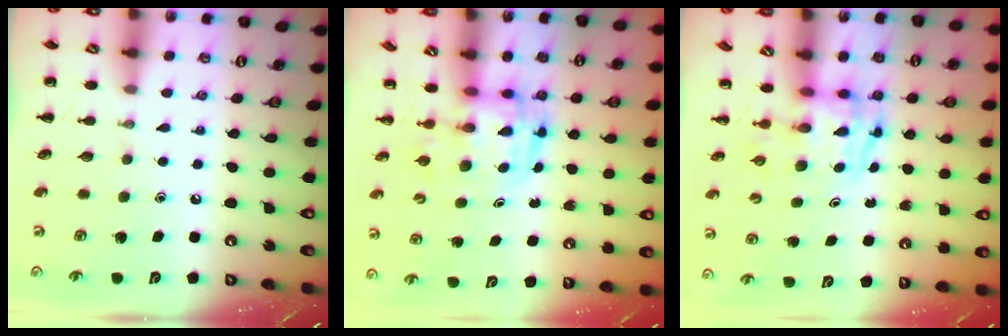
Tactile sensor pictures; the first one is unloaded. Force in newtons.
{"total": 3.3, "press": 3.3, "slide": 0.7}
{"total": 3.3, "press": 3.3, "slide": 0.5}